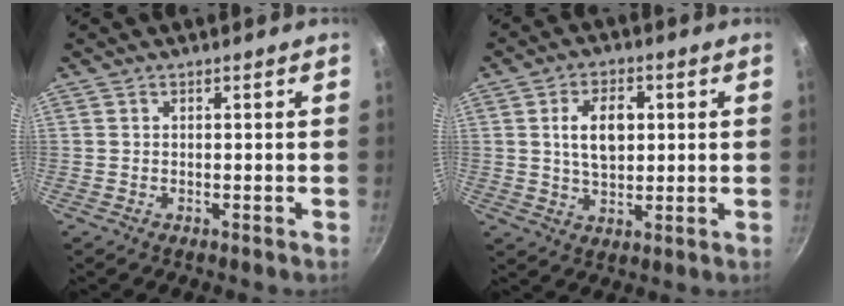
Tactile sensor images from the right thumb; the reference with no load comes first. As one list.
[{"total": 8.5, "force": [1.5, 5.3, 6.4], "torque": [-0.093, -0.001, 0.025]}]